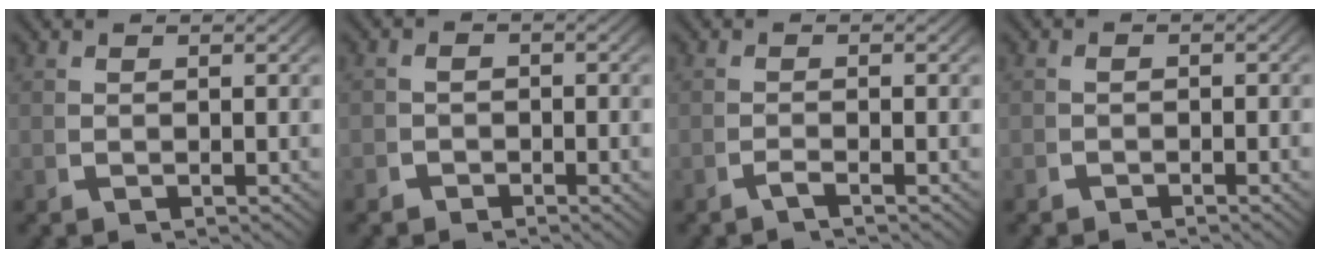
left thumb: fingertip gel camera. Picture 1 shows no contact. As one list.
[{"total": 1.3, "force": [-0.8, 1.0, 0.0], "torque": [0.003, -0.006, -0.018]}, {"total": 1.1, "force": [-0.9, 0.0, 0.6], "torque": [-0.013, 0.000, -0.020]}, {"total": 0.9, "force": [-0.7, 0.6, 0.0], "torque": [0.007, -0.002, -0.015]}]